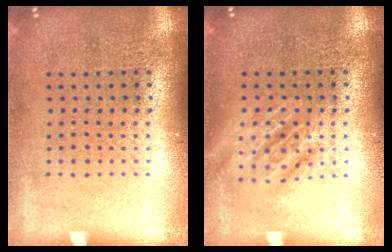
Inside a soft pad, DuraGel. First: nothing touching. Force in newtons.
{"total": 1.2, "press": 1.2, "slide": 0.2}